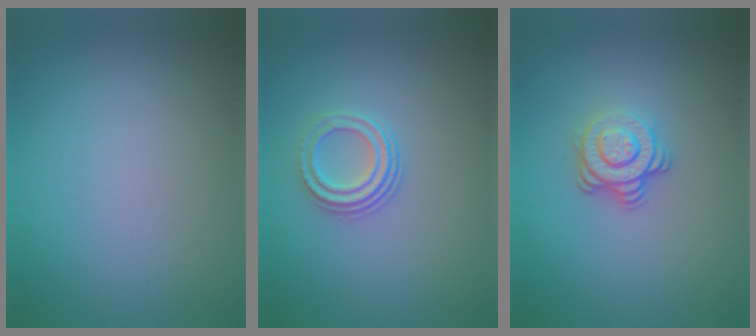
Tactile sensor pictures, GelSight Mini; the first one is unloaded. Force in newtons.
{"total": 2.8, "press": 2.2, "slide": 1.8}
{"total": 3.5, "press": 2.5, "slide": 2.4}